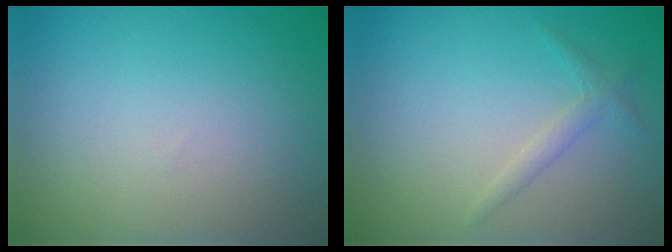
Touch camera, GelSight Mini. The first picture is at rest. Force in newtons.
{"total": 1.3, "press": 1.3, "slide": 0.0}